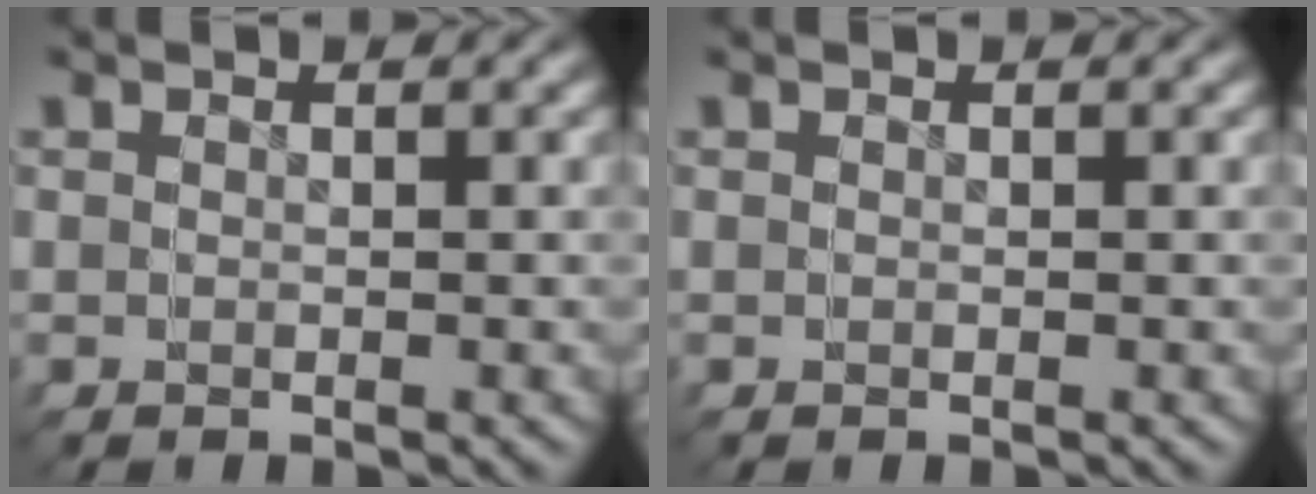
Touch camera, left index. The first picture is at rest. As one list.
[{"total": 0.0}]